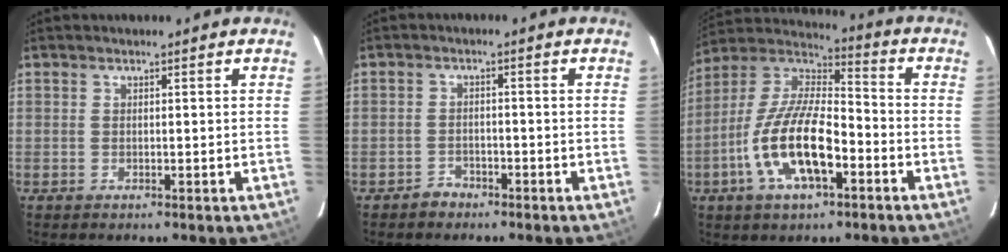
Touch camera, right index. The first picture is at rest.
{"total": 2.7, "force": [-2.1, 1.7, 0.1], "torque": [-0.005, 0.009, -0.034]}
{"total": 17.0, "force": [-6.4, 6.3, 14.4], "torque": [-0.293, -0.004, -0.124]}